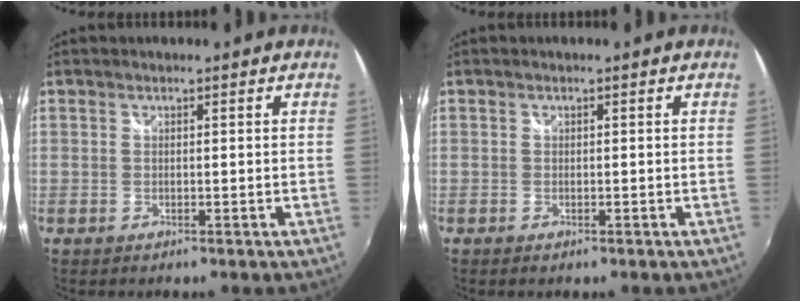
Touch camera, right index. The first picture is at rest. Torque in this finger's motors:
{"motor_torque": [0.00, 0.07, 0.03, 0.00]}